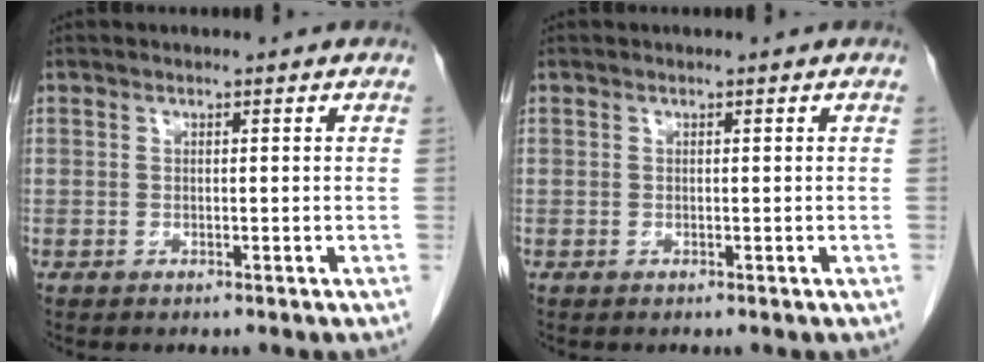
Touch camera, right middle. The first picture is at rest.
{"total": 0.0}